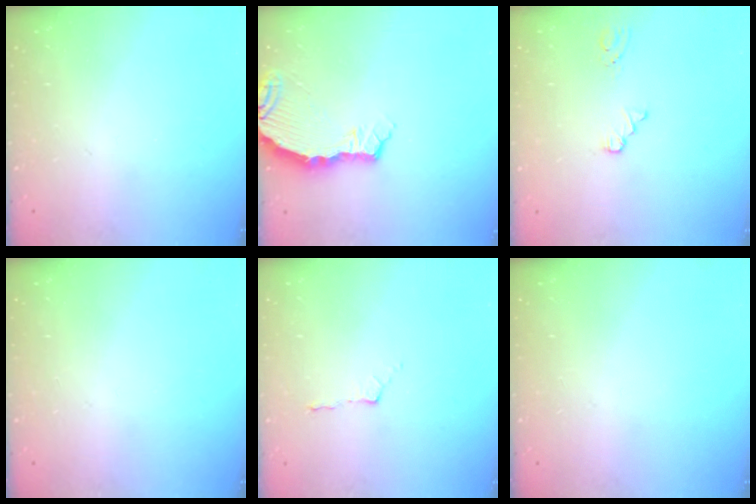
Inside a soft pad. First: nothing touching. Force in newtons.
{"total": 7.2, "press": 6.2, "slide": 3.7}
{"total": 1.1, "press": 1.1, "slide": 0.1}
{"total": 0.0}
{"total": 4.0, "press": 3.9, "slide": 0.5}
{"total": 0.0}